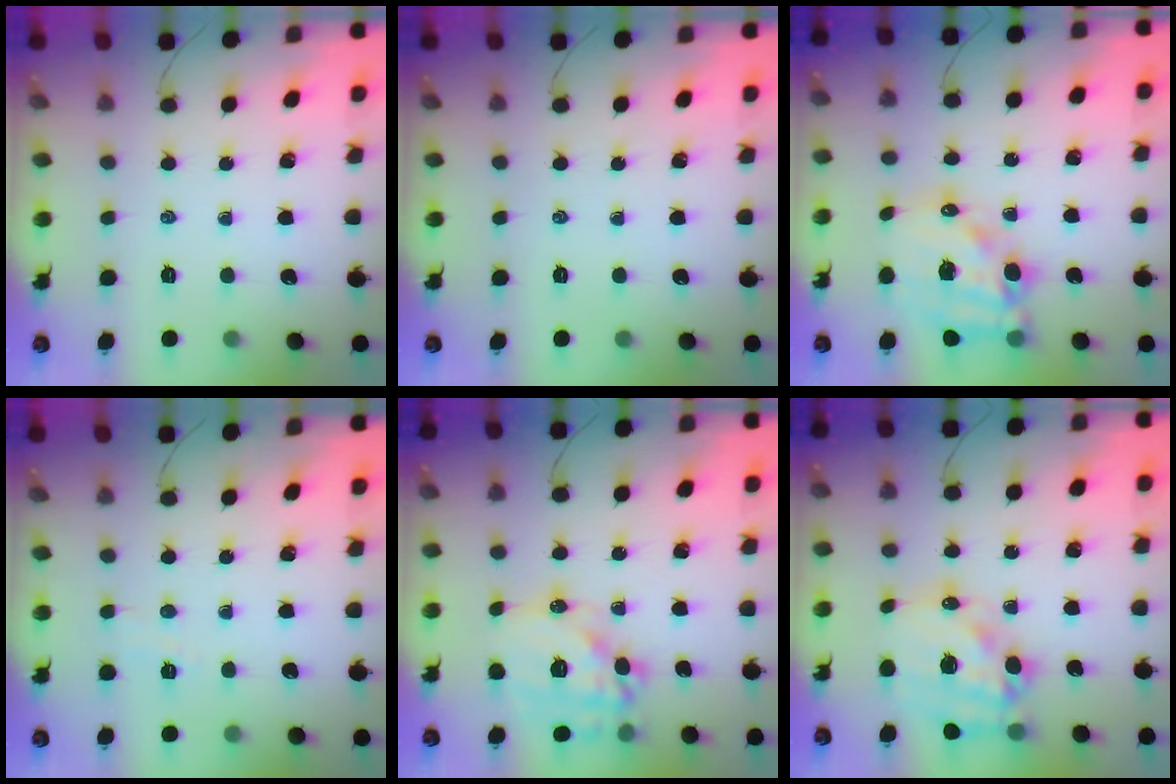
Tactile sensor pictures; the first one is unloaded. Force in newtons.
{"total": 0.0}
{"total": 15.9, "press": 15.5, "slide": 3.7}
{"total": 2.9, "press": 2.7, "slide": 1.0}
{"total": 15.9, "press": 15.7, "slide": 2.6}
{"total": 16.6, "press": 16.1, "slide": 3.7}